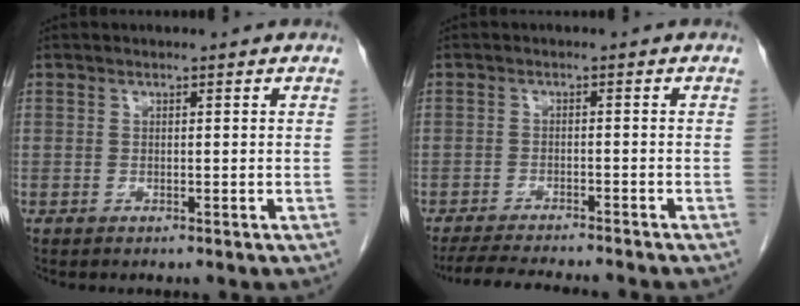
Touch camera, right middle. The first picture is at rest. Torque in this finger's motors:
{"motor_torque": [0.88, -0.81, 0.09, 0.03]}